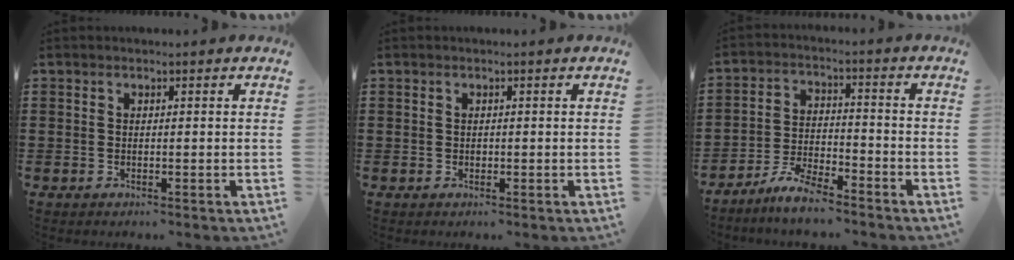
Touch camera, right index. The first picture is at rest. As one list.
[{"total": 0.6, "force": [0.0, 0.5, 0.3], "torque": [-0.009, 0.002, -0.001]}, {"total": 5.7, "force": [-5.3, 0.7, 2.0], "torque": [-0.056, -0.001, -0.106]}]